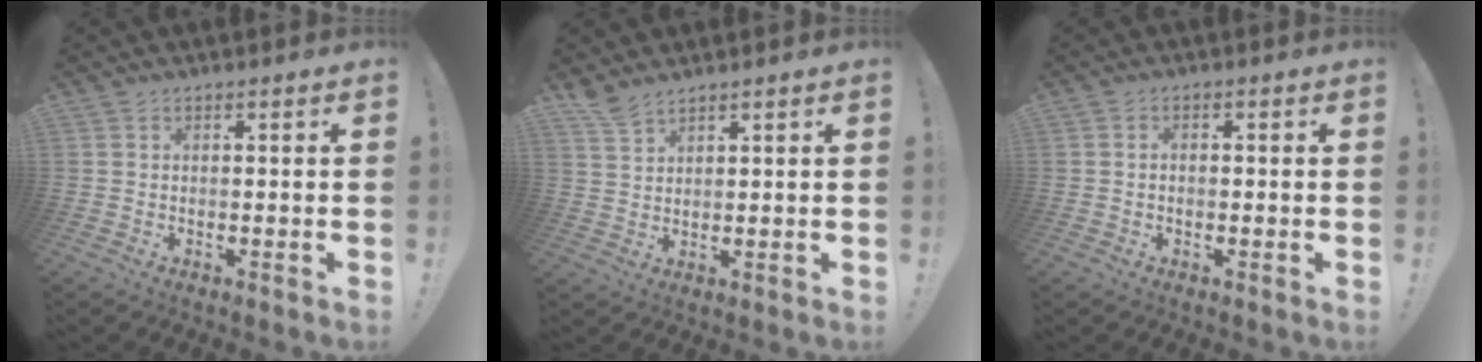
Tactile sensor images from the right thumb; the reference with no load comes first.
{"total": 4.6, "force": [4.1, 0.9, 1.9], "torque": [-0.029, -0.029, 0.075]}
{"total": 1.3, "force": [-0.5, 0.7, 0.9], "torque": [-0.019, 0.005, -0.010]}